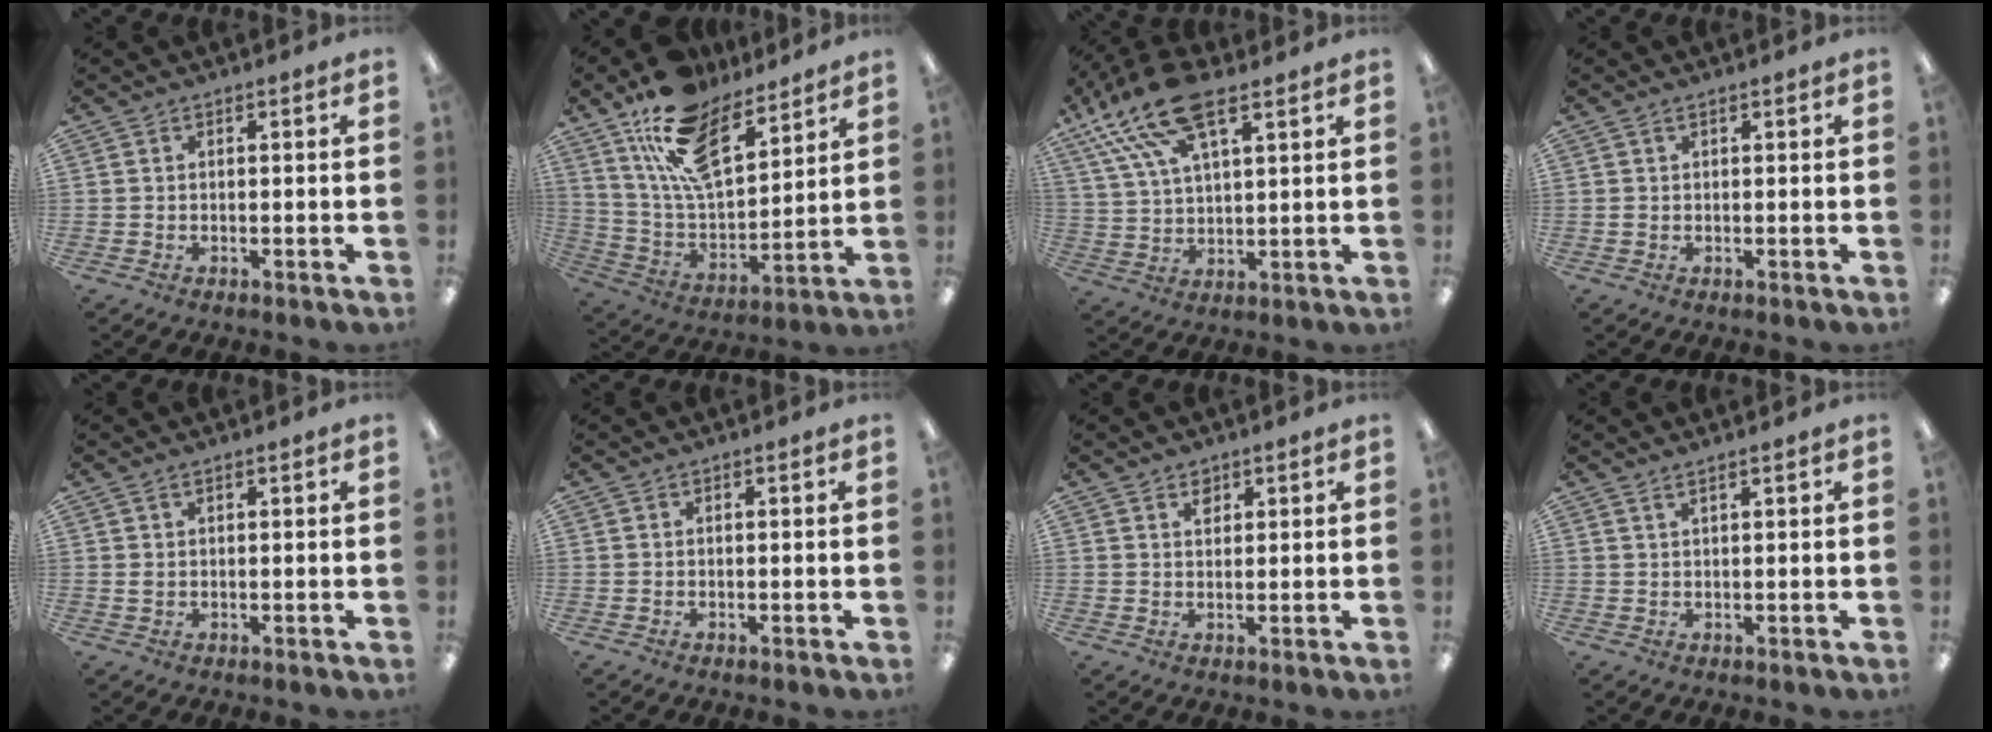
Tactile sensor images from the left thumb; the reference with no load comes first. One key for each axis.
{"total": 18.0, "fx": 12.9, "fy": 8.0, "fz": 9.7, "tx": -0.184, "ty": -0.067, "tz": 0.235}
{"total": 16.4, "fx": 10.5, "fy": 6.4, "fz": 10.9, "tx": -0.226, "ty": -0.029, "tz": 0.186}
{"total": 1.0, "fx": 0.4, "fy": 0.6, "fz": 0.7, "tx": -0.015, "ty": 0.003, "tz": 0.007}
{"total": 1.5, "fx": 0.8, "fy": 0.9, "fz": 1.0, "tx": -0.022, "ty": 0.004, "tz": 0.012}
{"total": 0.0}
{"total": 2.3, "fx": 1.6, "fy": 1.4, "fz": 0.7, "tx": 0.000, "ty": -0.007, "tz": 0.027}
{"total": 1.5, "fx": 1.3, "fy": 0.0, "fz": 0.8, "tx": -0.019, "ty": -0.001, "tz": 0.023}